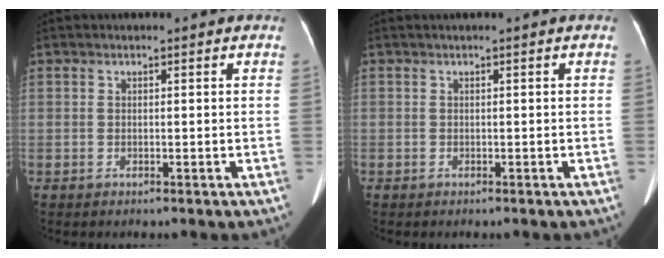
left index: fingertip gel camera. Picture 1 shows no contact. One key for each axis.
{"total": 0.0}